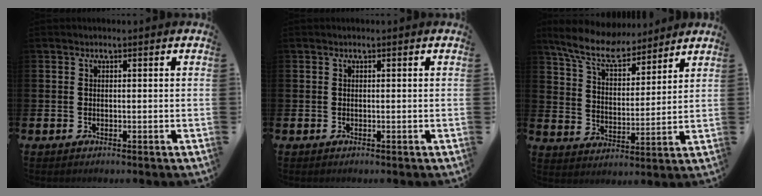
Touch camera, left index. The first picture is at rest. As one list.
[{"total": 0.0}, {"total": 9.0, "force": [8.0, 2.5, 3.3], "torque": [-0.097, -0.041, 0.145]}]